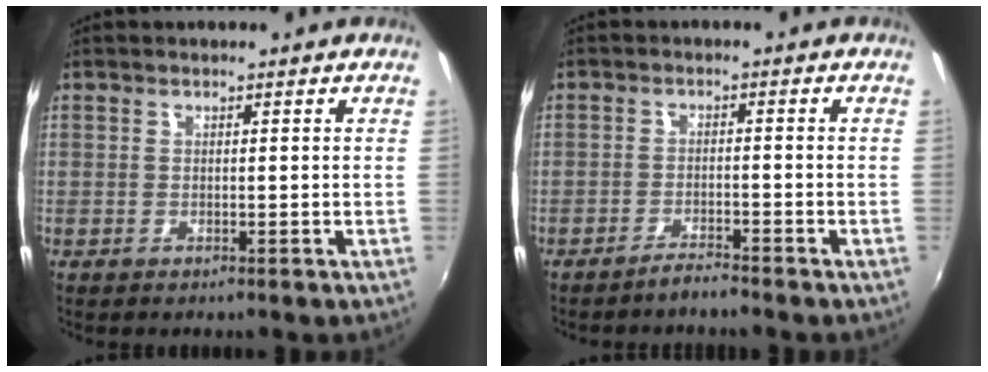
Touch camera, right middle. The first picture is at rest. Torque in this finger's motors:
{"motor_torque": [0.95, -0.88, 0.30, 0.12]}